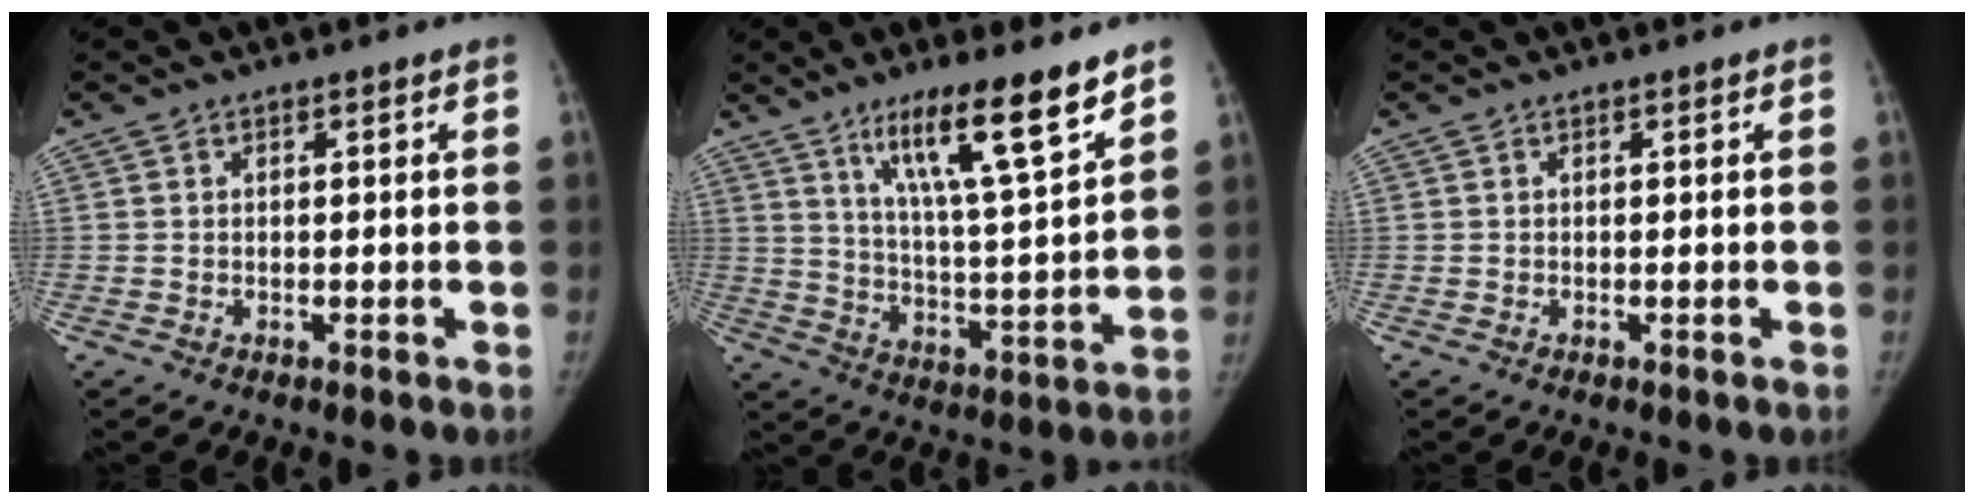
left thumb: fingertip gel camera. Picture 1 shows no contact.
{"total": 15.5, "force": [10.2, 1.9, 11.5], "torque": [-0.179, -0.061, 0.177]}
{"total": 0.0}